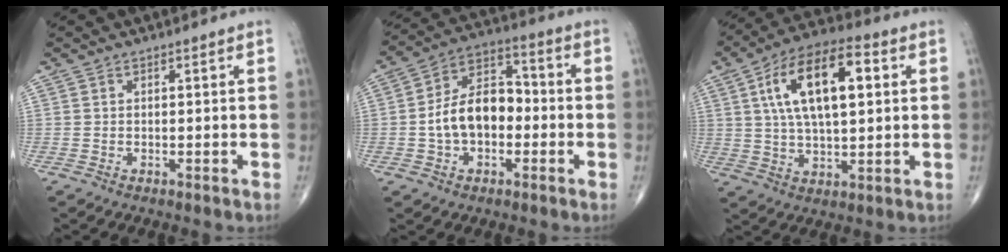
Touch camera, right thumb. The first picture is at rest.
{"total": 12.3, "force": [-1.7, 7.9, 9.2], "torque": [-0.140, 0.041, -0.041]}
{"total": 16.8, "force": [4.3, 7.4, 14.4], "torque": [-0.241, 0.012, 0.069]}